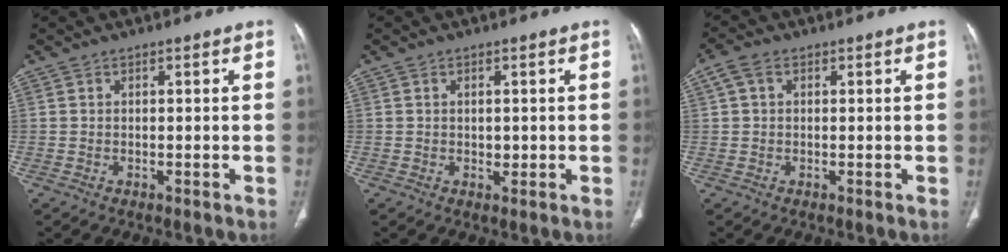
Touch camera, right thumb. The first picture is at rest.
{"total": 1.5, "force": [0.1, 1.0, 1.1], "torque": [-0.012, -0.001, 0.004]}
{"total": 2.9, "force": [0.9, 2.0, 1.9], "torque": [-0.041, 0.012, 0.017]}